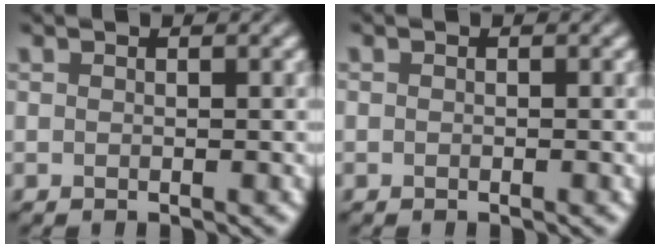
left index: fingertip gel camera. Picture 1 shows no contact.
{"total": 0.0}